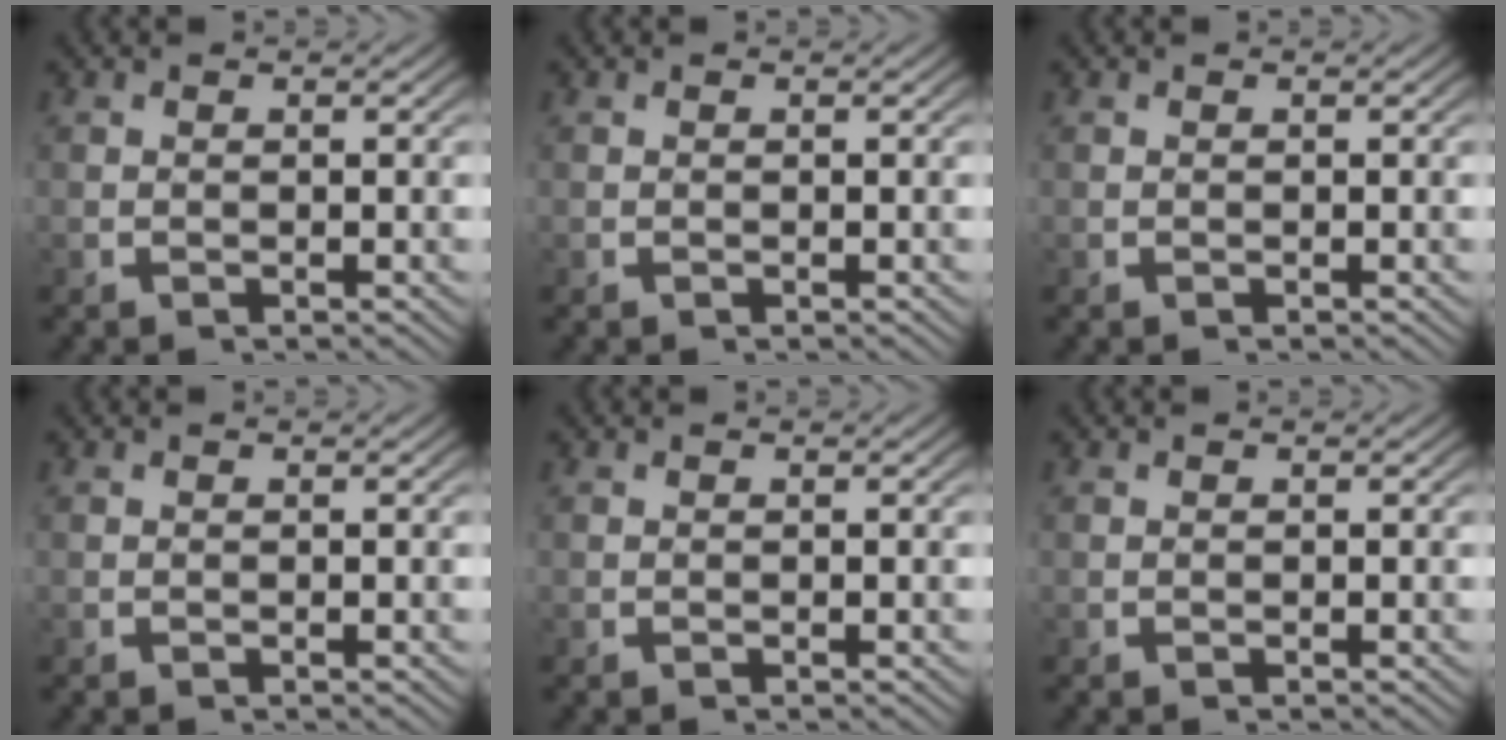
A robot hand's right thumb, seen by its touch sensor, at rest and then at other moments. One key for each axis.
{"total": 0.0}
{"total": 0.0}
{"total": 0.0}
{"total": 0.0}
{"total": 0.0}